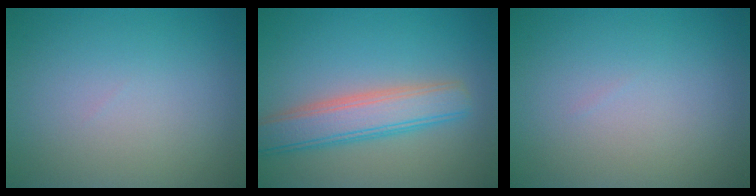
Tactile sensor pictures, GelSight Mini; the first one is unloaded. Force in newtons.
{"total": 5.0, "press": 5.0, "slide": 0.2}
{"total": 0.0}